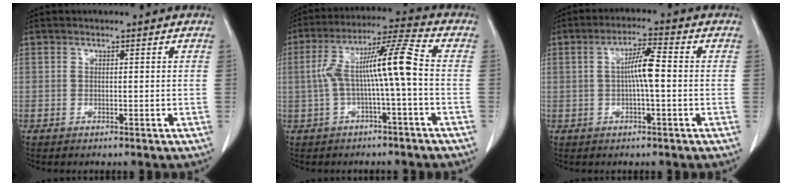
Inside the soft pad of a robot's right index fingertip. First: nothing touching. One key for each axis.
{"total": 10.2, "fx": -0.6, "fy": 0.2, "fz": 10.2, "tx": -0.193, "ty": 0.039, "tz": -0.014}
{"total": 5.4, "fx": 0.0, "fy": 0.3, "fz": 5.4, "tx": -0.095, "ty": 0.009, "tz": -0.002}